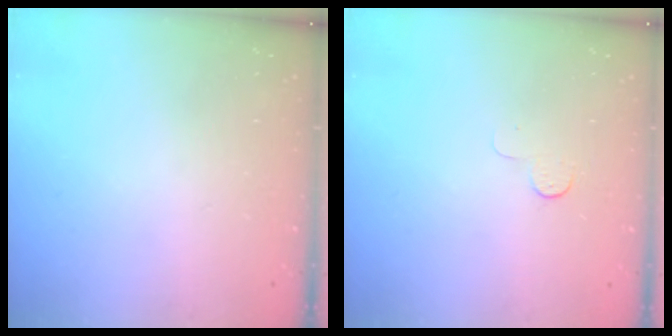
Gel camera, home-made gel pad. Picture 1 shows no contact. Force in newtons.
{"total": 3.9, "press": 3.8, "slide": 0.4}